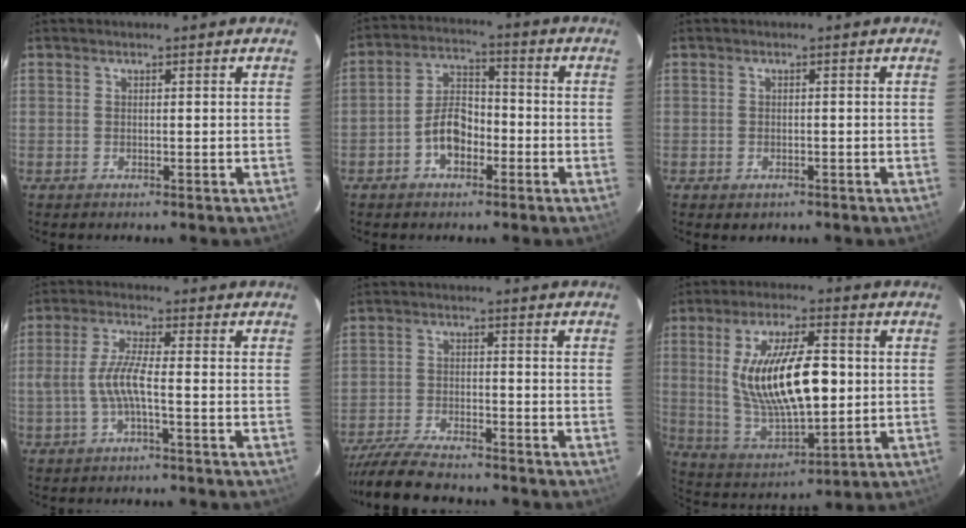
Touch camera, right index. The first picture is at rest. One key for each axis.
{"total": 7.2, "fx": -3.1, "fy": 4.5, "fz": 4.8, "tx": -0.091, "ty": 0.022, "tz": -0.051}
{"total": 1.6, "fx": -0.8, "fy": 1.3, "fz": 0.6, "tx": -0.010, "ty": -0.001, "tz": -0.008}
{"total": 5.8, "fx": -1.6, "fy": 0.5, "fz": 5.5, "tx": -0.120, "ty": 0.002, "tz": -0.028}
{"total": 12.0, "fx": -10.7, "fy": 2.4, "fz": 5.0, "tx": -0.126, "ty": -0.020, "tz": -0.187}
{"total": 18.4, "fx": 1.7, "fy": 7.1, "fz": 16.9, "tx": -0.320, "ty": -0.006, "tz": 0.047}